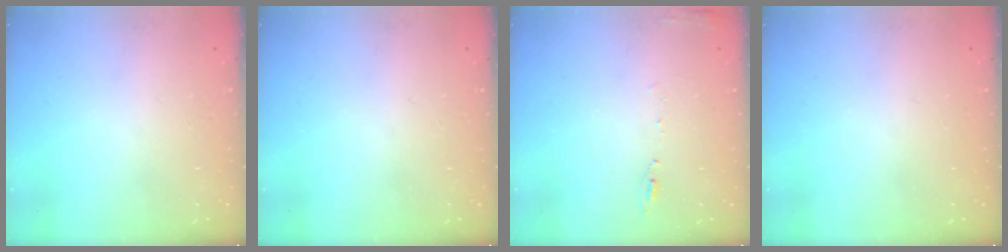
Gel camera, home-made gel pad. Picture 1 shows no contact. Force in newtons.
{"total": 0.0}
{"total": 6.8, "press": 6.8, "slide": 0.7}
{"total": 0.0}